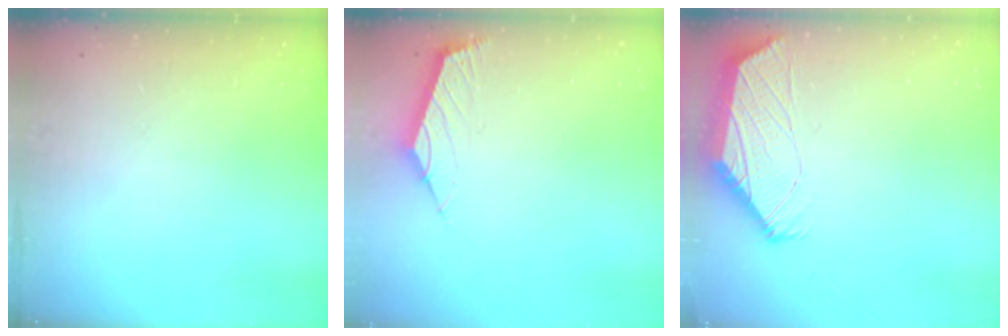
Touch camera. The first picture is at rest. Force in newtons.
{"total": 2.6, "press": 2.5, "slide": 0.6}
{"total": 1.8, "press": 1.8, "slide": 0.2}